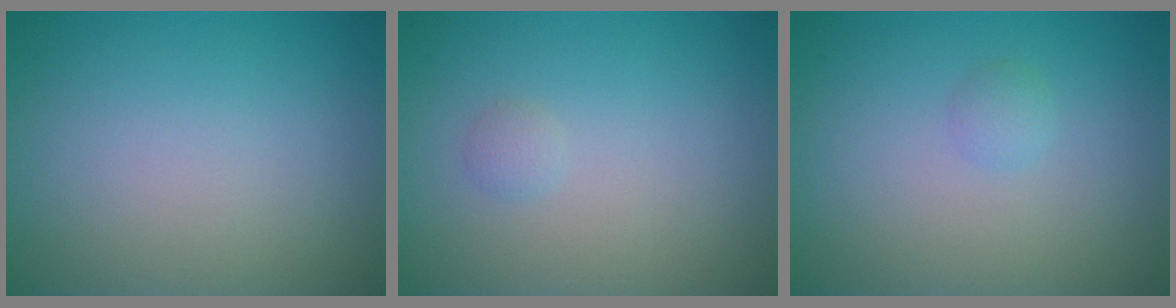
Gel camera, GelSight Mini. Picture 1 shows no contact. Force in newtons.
{"total": 0.7, "press": 0.7, "slide": 0.0}
{"total": 0.8, "press": 0.8, "slide": 0.0}